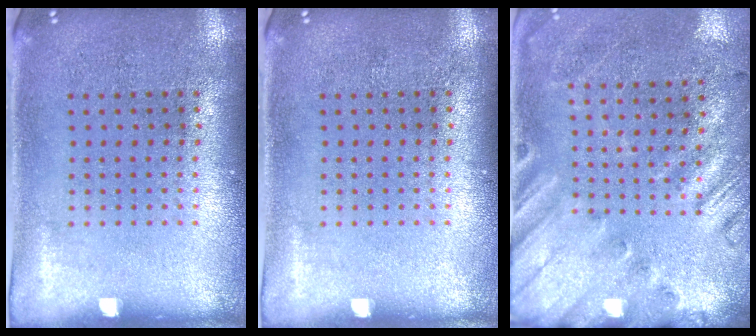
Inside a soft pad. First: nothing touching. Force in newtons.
{"total": 0.0}
{"total": 2.6, "press": 1.9, "slide": 1.7}